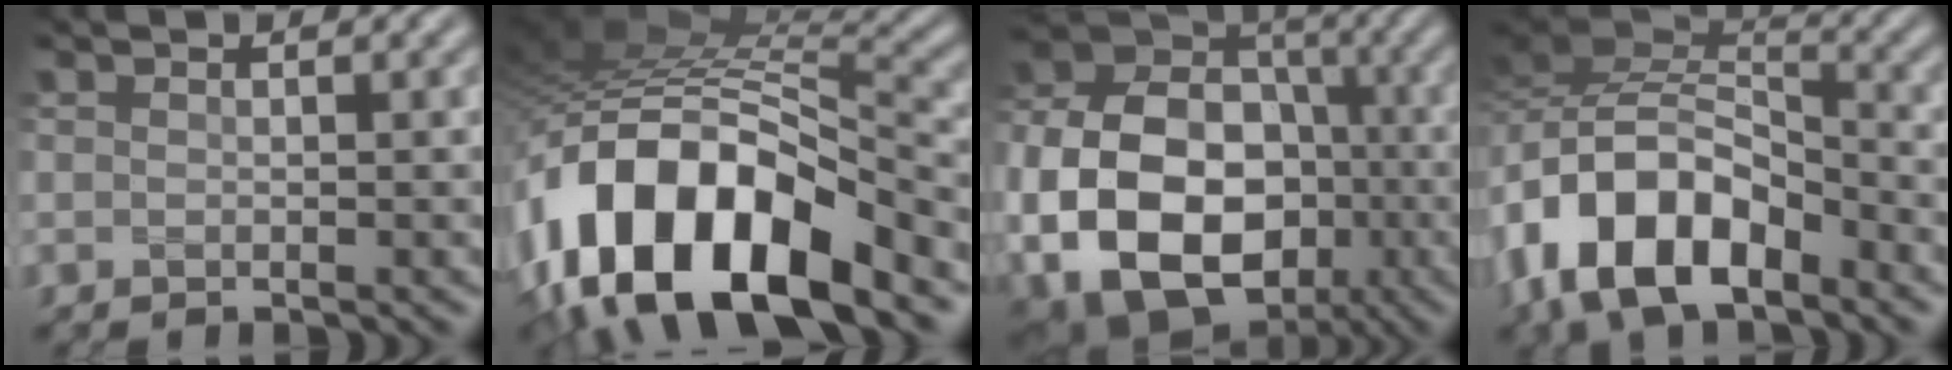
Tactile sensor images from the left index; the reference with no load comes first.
{"total": 15.1, "force": [-6.8, 7.5, 11.2], "torque": [-0.209, 0.012, -0.128]}
{"total": 15.9, "force": [-4.1, 11.8, 9.8], "torque": [-0.194, -0.023, -0.069]}
{"total": 11.1, "force": [-5.7, 6.1, 7.3], "torque": [-0.136, 0.001, -0.117]}